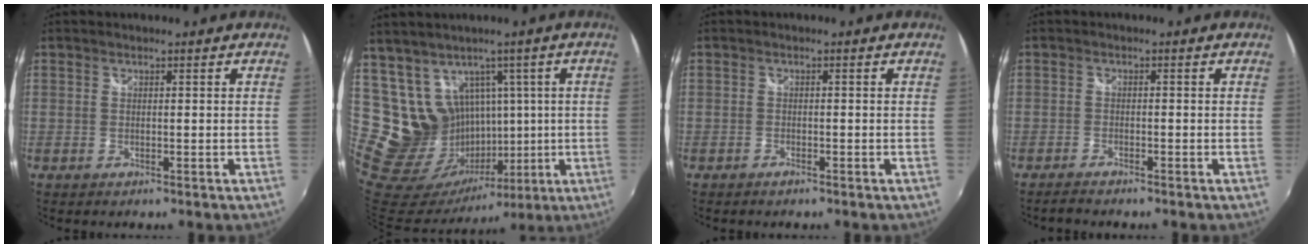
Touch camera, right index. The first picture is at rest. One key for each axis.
{"total": 16.5, "fx": 6.5, "fy": 14.3, "fz": 5.0, "tx": -0.125, "ty": 0.019, "tz": 0.155}
{"total": 1.1, "fx": -0.9, "fy": 0.4, "fz": 0.3, "tx": -0.008, "ty": -0.003, "tz": -0.019}
{"total": 2.5, "fx": -2.3, "fy": 0.4, "fz": 0.9, "tx": -0.027, "ty": -0.010, "tz": -0.043}